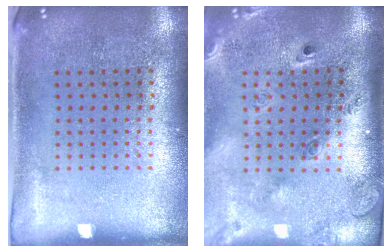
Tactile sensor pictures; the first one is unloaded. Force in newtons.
{"total": 2.7, "press": 2.0, "slide": 1.8}